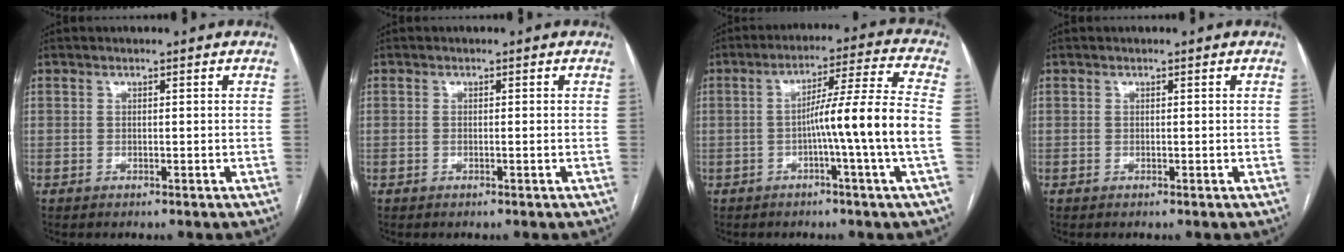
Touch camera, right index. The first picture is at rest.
{"total": 0.6, "force": [-0.1, 0.0, 0.6], "torque": [-0.012, -0.001, 0.000]}
{"total": 11.1, "force": [-2.3, -2.3, 10.6], "torque": [-0.170, 0.008, -0.039]}
{"total": 0.0}